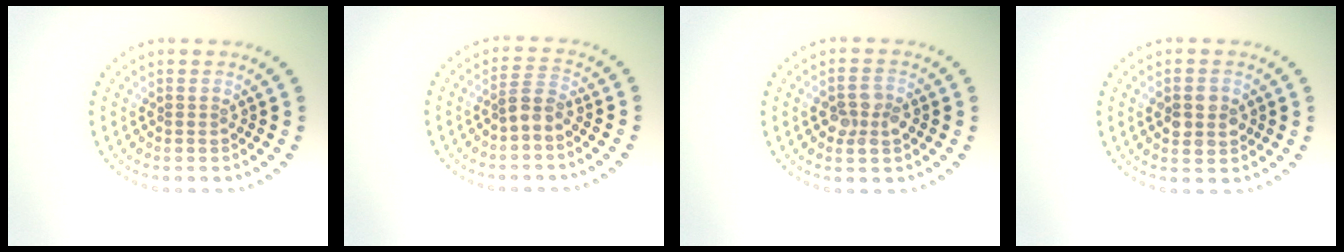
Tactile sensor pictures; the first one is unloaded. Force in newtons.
{"total": 2.0, "press": 1.6, "slide": 1.2}
{"total": 2.5, "press": 2.5, "slide": 0.5}
{"total": 2.7, "press": 2.7, "slide": 0.1}